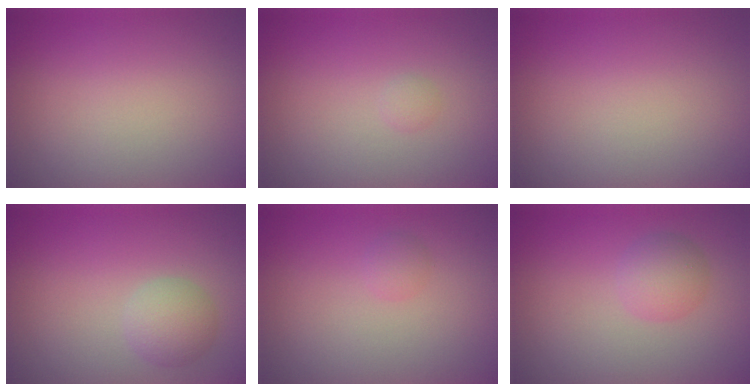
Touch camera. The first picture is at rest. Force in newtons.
{"total": 0.5, "press": 0.5, "slide": 0.0}
{"total": 0.0}
{"total": 1.9, "press": 1.9, "slide": 0.1}
{"total": 0.9, "press": 0.9, "slide": 0.0}
{"total": 2.4, "press": 2.4, "slide": 0.2}